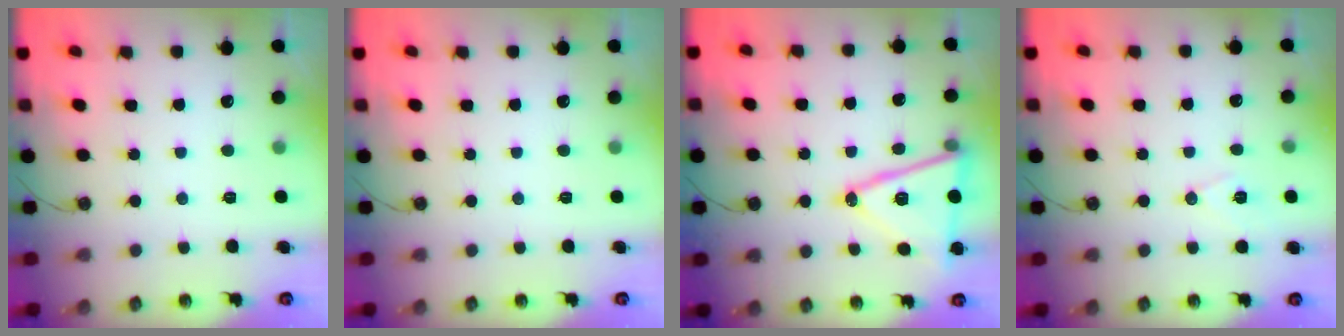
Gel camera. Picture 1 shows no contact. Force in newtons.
{"total": 0.0}
{"total": 16.5, "press": 16.2, "slide": 3.5}
{"total": 8.0, "press": 6.9, "slide": 4.1}